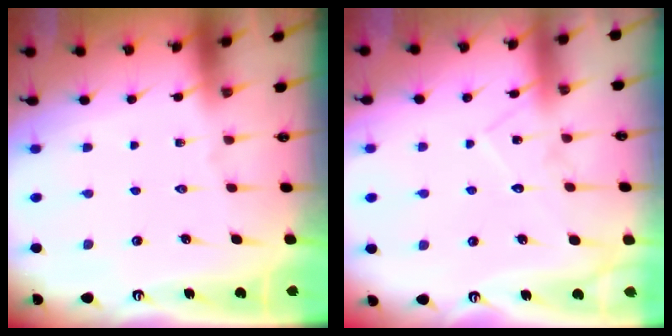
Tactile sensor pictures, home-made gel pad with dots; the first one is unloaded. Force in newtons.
{"total": 9.8, "press": 9.8, "slide": 0.7}